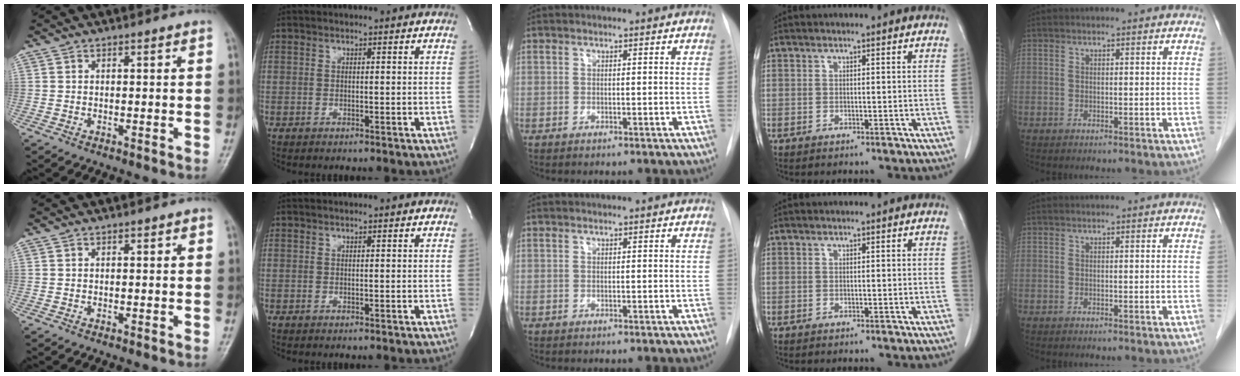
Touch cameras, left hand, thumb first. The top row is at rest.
{"index": {"total": 0.7, "force": [0.6, 0.0, 0.2], "torque": [-0.008, 0.003, 0.008]}}